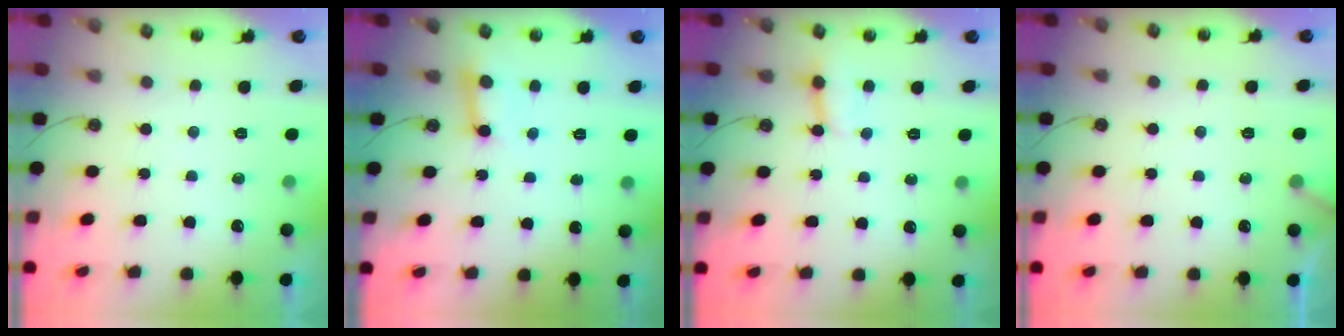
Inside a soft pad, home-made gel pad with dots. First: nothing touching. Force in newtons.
{"total": 6.0, "press": 6.0, "slide": 0.6}
{"total": 4.1, "press": 4.1, "slide": 0.7}
{"total": 2.4, "press": 2.4, "slide": 0.1}